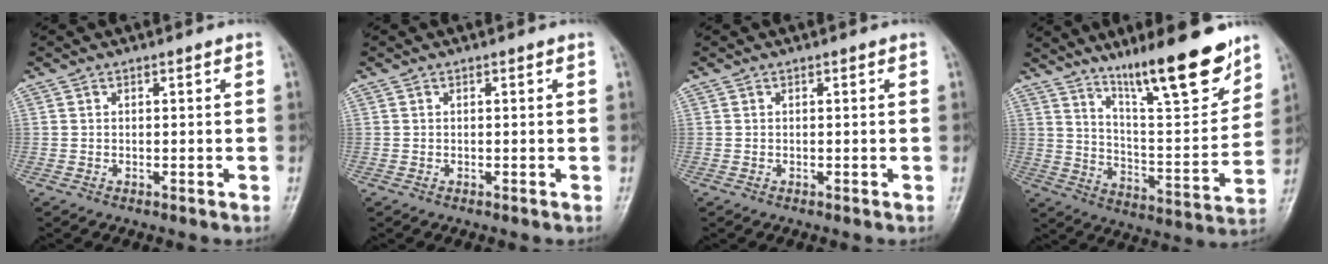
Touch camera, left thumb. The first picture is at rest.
{"total": 0.0}
{"total": 0.0}
{"total": 18.6, "force": [13.2, 3.8, 12.6], "torque": [-0.160, -0.083, 0.219]}